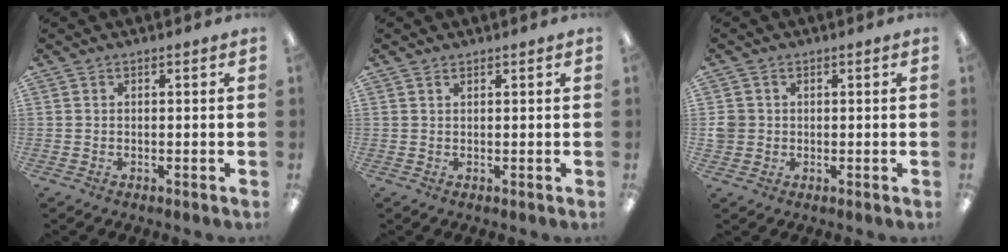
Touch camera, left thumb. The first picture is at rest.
{"total": 0.7, "force": [0.6, 0.2, 0.3], "torque": [-0.008, 0.001, 0.011]}
{"total": 3.0, "force": [0.3, 2.9, 0.4], "torque": [-0.011, 0.006, 0.005]}